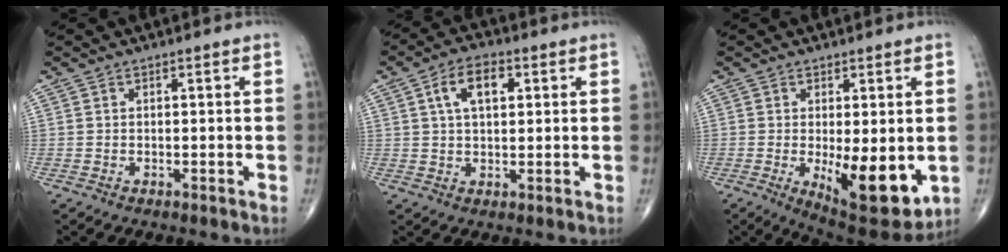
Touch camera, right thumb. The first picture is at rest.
{"total": 7.6, "force": [2.4, 4.2, 5.9], "torque": [-0.096, 0.007, 0.037]}
{"total": 13.2, "force": [-2.3, 4.8, 12.1], "torque": [-0.162, -0.030, -0.018]}